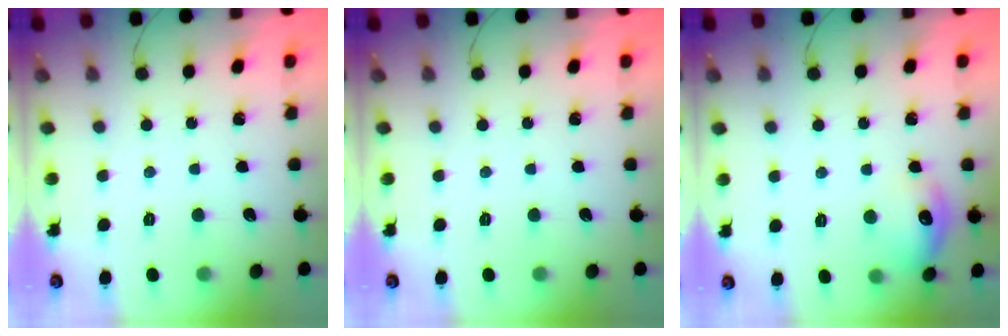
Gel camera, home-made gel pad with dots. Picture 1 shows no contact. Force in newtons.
{"total": 0.0}
{"total": 10.0, "press": 10.0, "slide": 0.6}